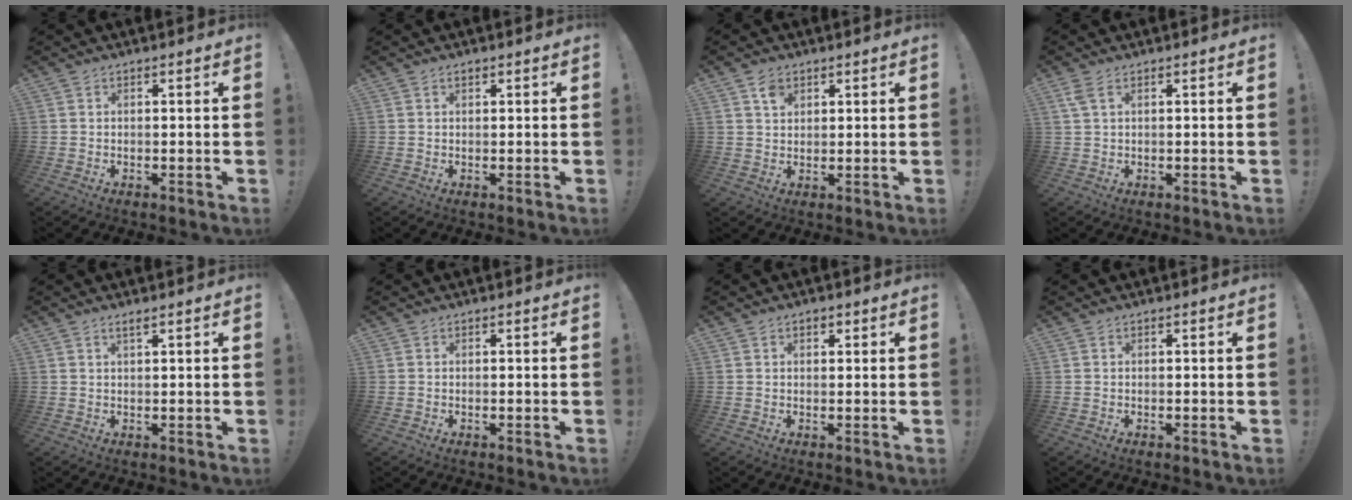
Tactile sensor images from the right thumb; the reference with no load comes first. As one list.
[{"total": 0.8, "force": [0.6, 0.4, 0.5], "torque": [-0.007, 0.000, 0.010]}, {"total": 3.9, "force": [2.3, 2.8, 1.6], "torque": [-0.008, -0.013, 0.037]}, {"total": 2.9, "force": [1.5, 0.8, 2.4], "torque": [-0.042, -0.003, 0.027]}, {"total": 1.7, "force": [1.1, 0.1, 1.3], "torque": [-0.024, -0.001, 0.018]}, {"total": 0.0}, {"total": 1.5, "force": [0.8, 1.0, 0.7], "torque": [-0.004, -0.003, 0.013]}, {"total": 0.0}]